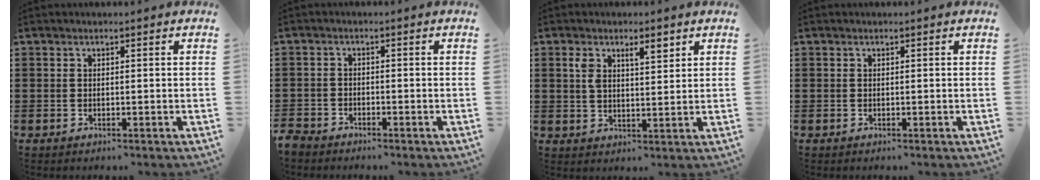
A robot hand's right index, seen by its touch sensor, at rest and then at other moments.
{"total": 2.2, "force": [-2.1, 0.7, 0.0], "torque": [-0.013, -0.001, -0.049]}
{"total": 4.3, "force": [2.2, 1.6, 3.4], "torque": [-0.064, 0.004, 0.036]}
{"total": 0.0}